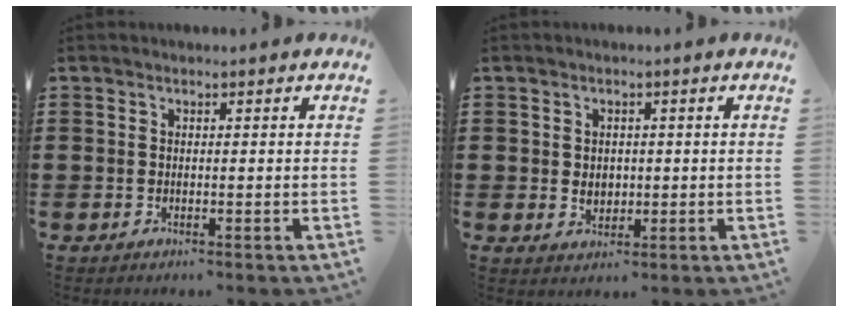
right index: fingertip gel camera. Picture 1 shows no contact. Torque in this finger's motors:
{"motor_torque": [1.09, 1.05, 0.07, 0.02]}